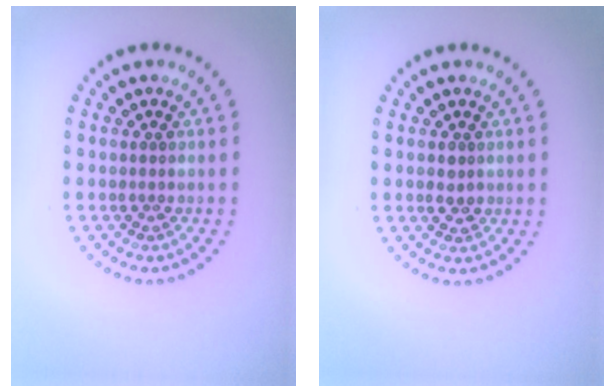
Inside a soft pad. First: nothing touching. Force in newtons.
{"total": 1.3, "press": 1.3, "slide": 0.2}